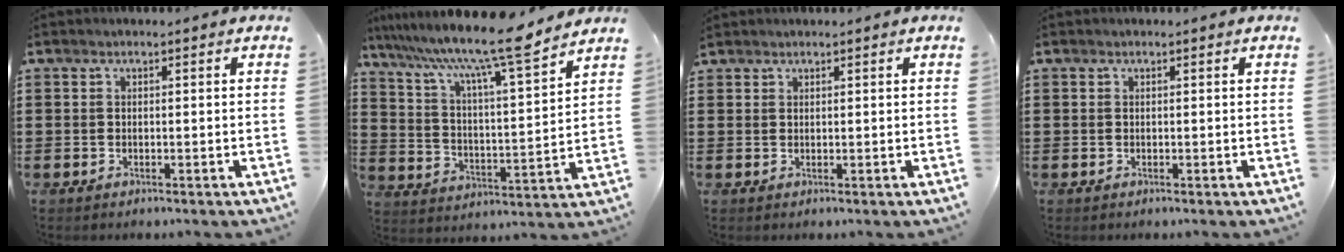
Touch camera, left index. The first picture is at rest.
{"total": 11.5, "force": [9.6, 0.3, 6.2], "torque": [-0.149, -0.062, 0.155]}
{"total": 0.9, "force": [0.8, 0.2, 0.1], "torque": [-0.004, 0.000, 0.017]}
{"total": 0.0}